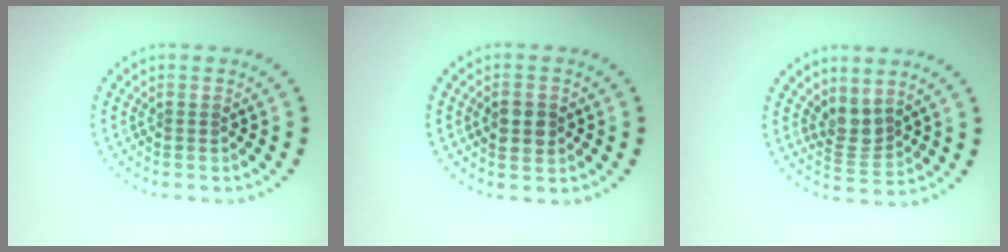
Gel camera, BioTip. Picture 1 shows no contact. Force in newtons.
{"total": 2.9, "press": 2.9, "slide": 0.1}
{"total": 2.7, "press": 2.2, "slide": 1.5}